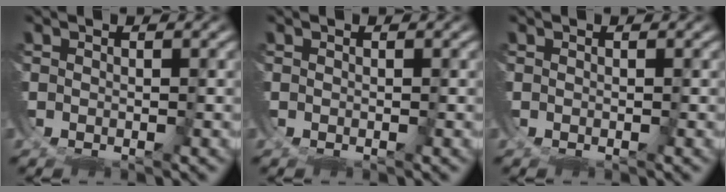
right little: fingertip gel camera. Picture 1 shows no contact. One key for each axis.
{"total": 0.0}
{"total": 0.0}